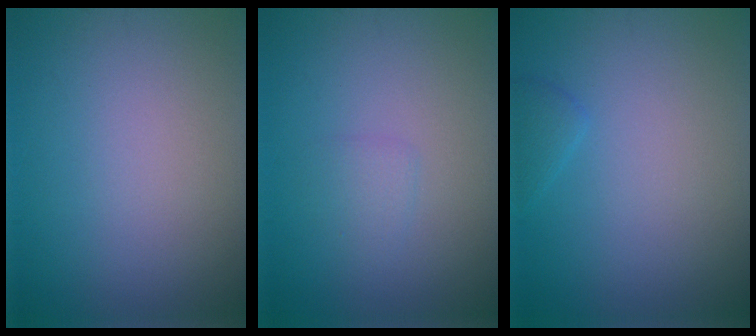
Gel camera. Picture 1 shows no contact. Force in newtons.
{"total": 1.1, "press": 1.1, "slide": 0.1}
{"total": 1.0, "press": 1.0, "slide": 0.1}